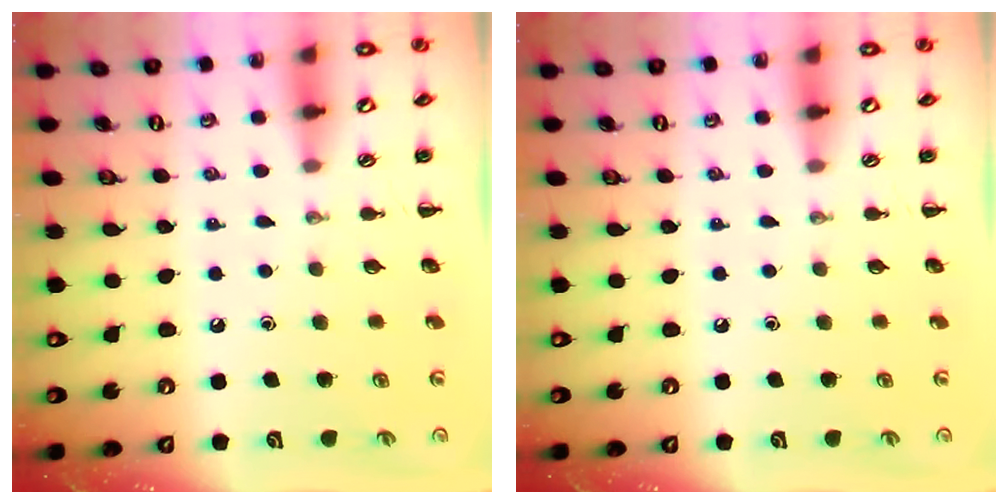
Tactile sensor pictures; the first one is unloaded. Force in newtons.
{"total": 0.0}